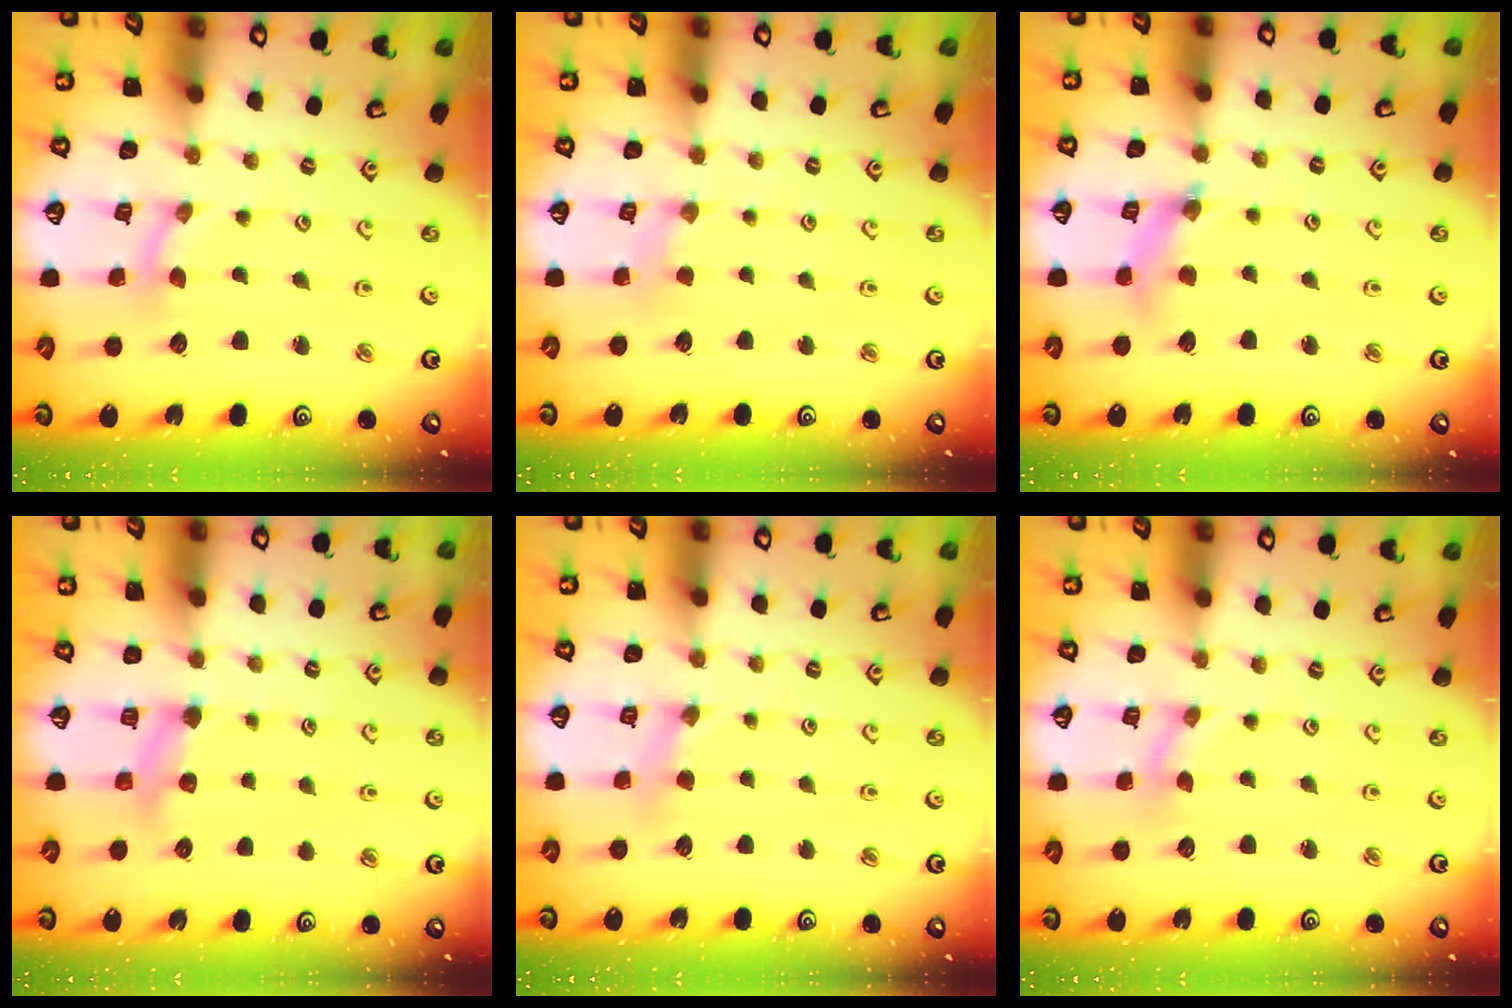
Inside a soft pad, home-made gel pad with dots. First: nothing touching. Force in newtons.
{"total": 1.3, "press": 1.3, "slide": 0.2}
{"total": 4.3, "press": 4.3, "slide": 0.5}
{"total": 4.1, "press": 4.0, "slide": 0.9}
{"total": 2.5, "press": 2.5, "slide": 0.3}
{"total": 0.0}